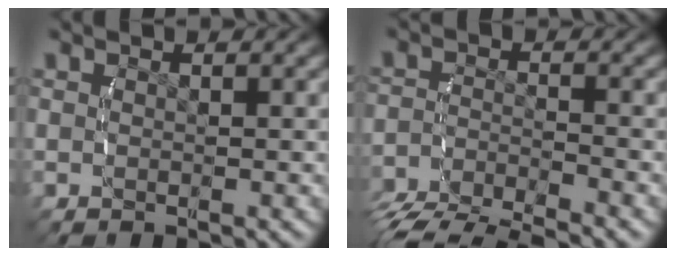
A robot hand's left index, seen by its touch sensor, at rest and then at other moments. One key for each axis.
{"total": 7.8, "fx": -7.4, "fy": 1.8, "fz": 1.6, "tx": -0.009, "ty": -0.017, "tz": -0.120}